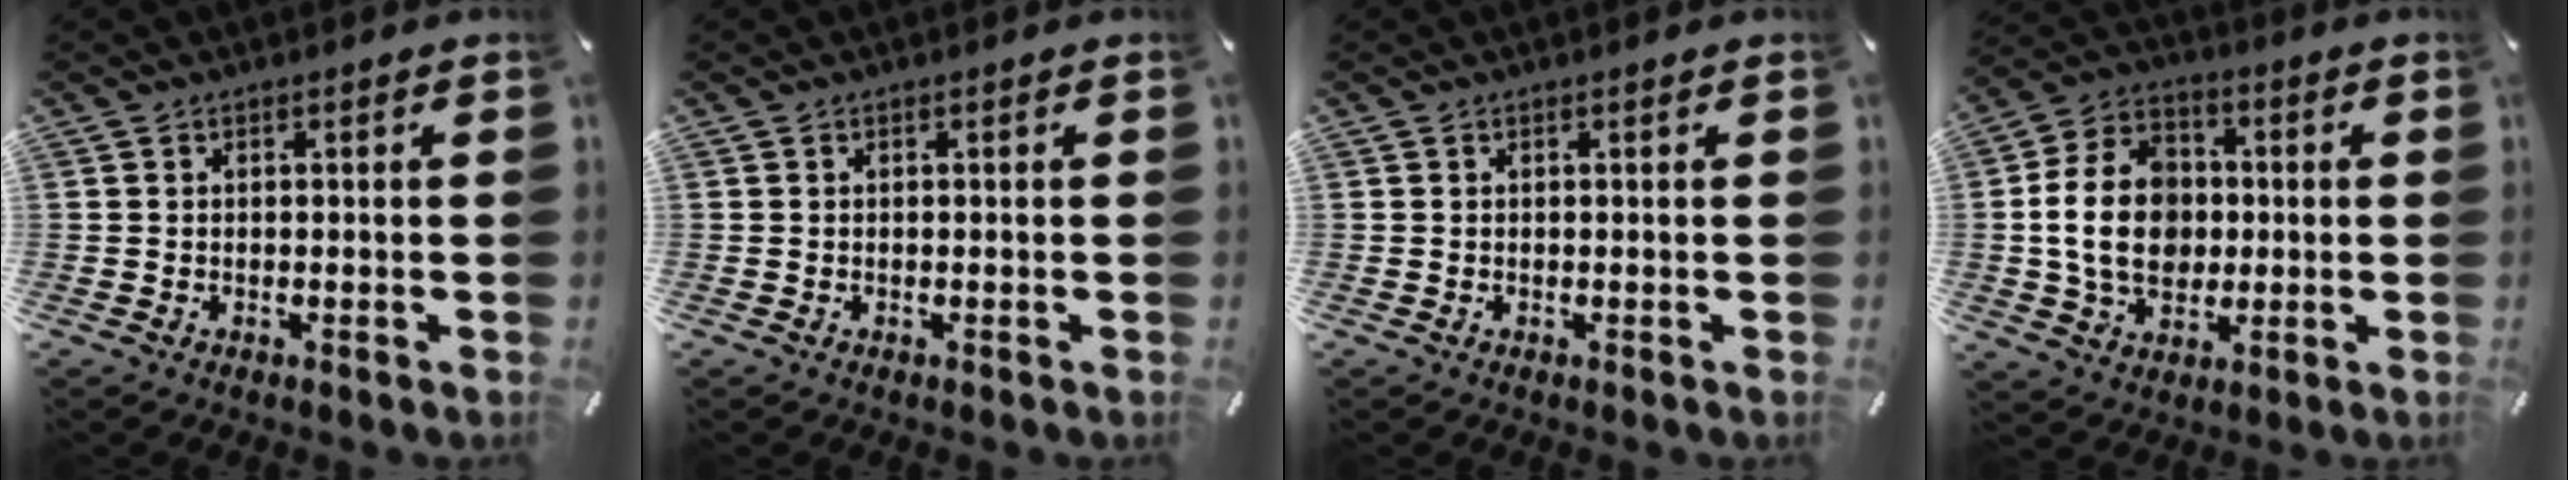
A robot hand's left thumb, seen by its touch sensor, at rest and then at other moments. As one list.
[{"total": 0.0}, {"total": 0.0}, {"total": 14.9, "force": [-0.3, 11.6, 9.4], "torque": [-0.209, 0.017, -0.005]}]